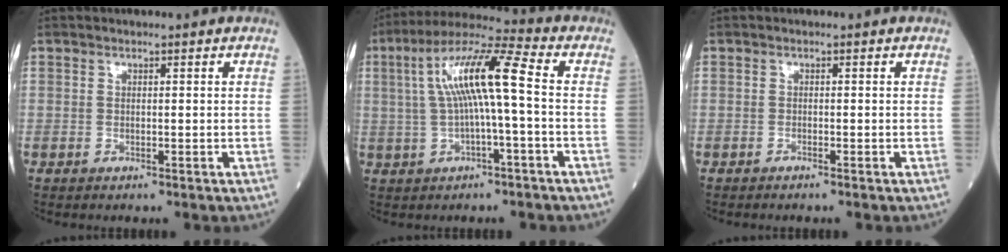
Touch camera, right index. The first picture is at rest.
{"total": 11.3, "force": [0.7, 0.7, 11.2], "torque": [-0.210, 0.031, 0.009]}
{"total": 0.7, "force": [-0.6, -0.1, 0.3], "torque": [-0.005, 0.002, -0.010]}